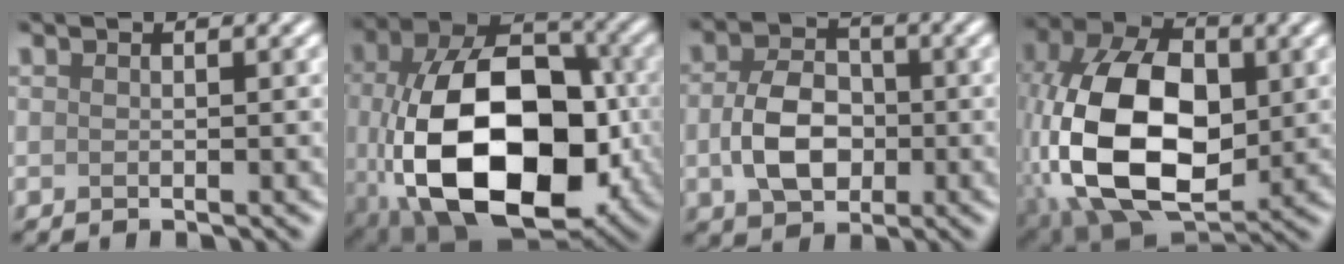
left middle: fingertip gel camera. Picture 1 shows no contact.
{"total": 15.7, "force": [-3.0, 9.7, 12.0], "torque": [-0.213, -0.017, -0.048]}
{"total": 5.3, "force": [-0.7, 3.8, 3.6], "torque": [-0.076, 0.000, -0.015]}
{"total": 15.4, "force": [-1.9, 9.7, 11.8], "torque": [-0.247, 0.001, -0.044]}